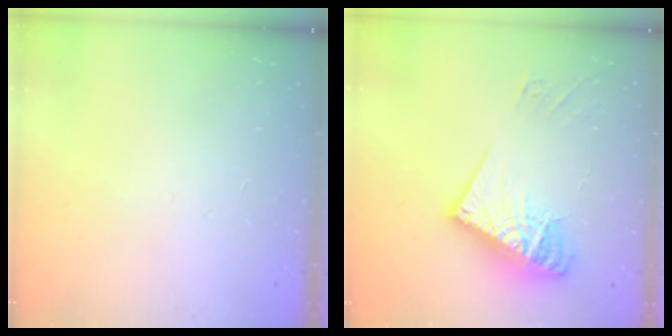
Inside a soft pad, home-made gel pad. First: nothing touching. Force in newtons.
{"total": 15.4, "press": 15.3, "slide": 1.7}